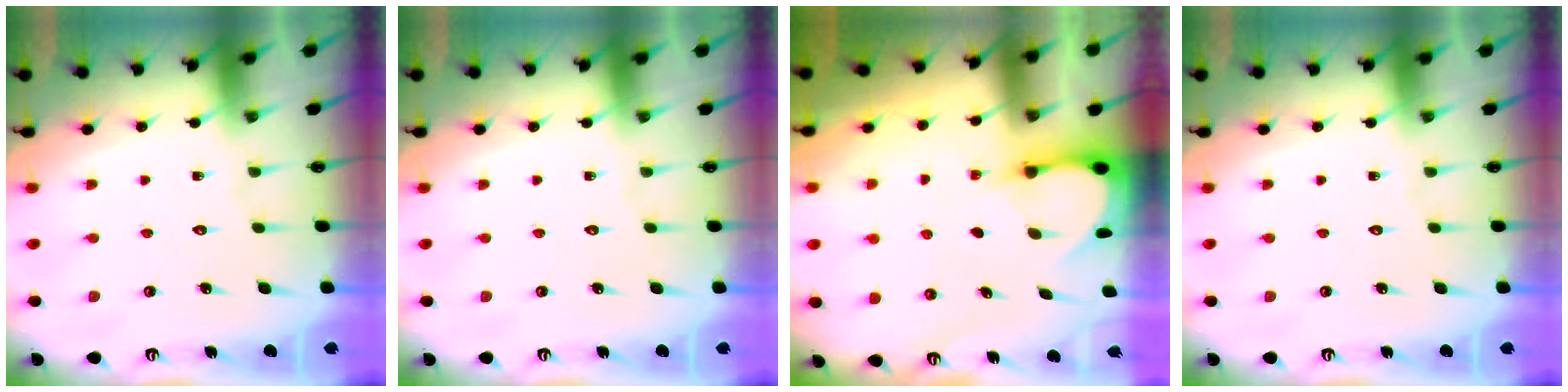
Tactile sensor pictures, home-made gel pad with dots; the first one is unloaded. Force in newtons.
{"total": 0.0}
{"total": 3.2, "press": 3.2, "slide": 0.3}
{"total": 0.0}